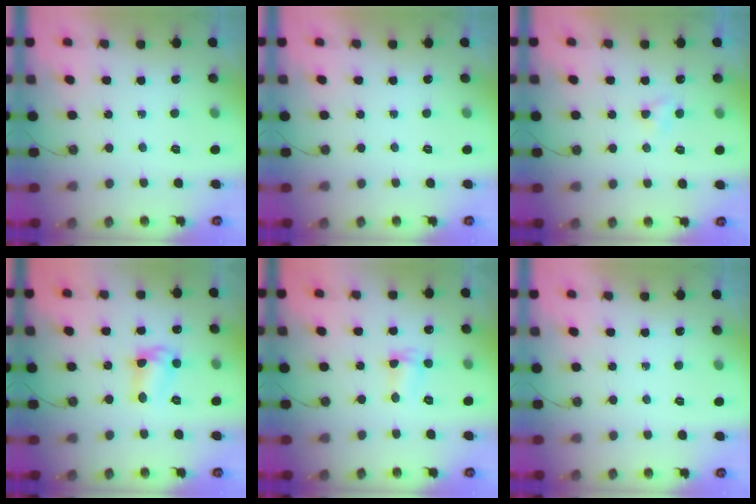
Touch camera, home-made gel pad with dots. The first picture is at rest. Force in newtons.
{"total": 0.0}
{"total": 2.9, "press": 2.8, "slide": 0.5}
{"total": 9.2, "press": 9.1, "slide": 0.8}
{"total": 2.6, "press": 2.6, "slide": 0.4}
{"total": 0.0}